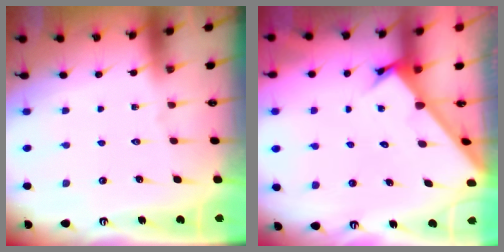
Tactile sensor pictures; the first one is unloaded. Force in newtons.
{"total": 2.5, "press": 2.5, "slide": 0.2}